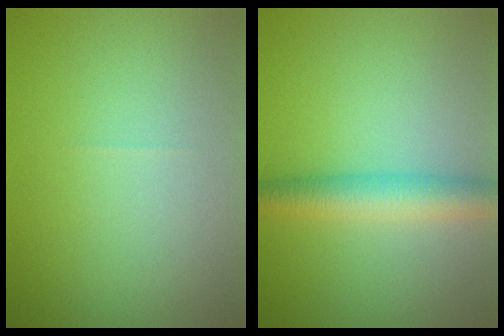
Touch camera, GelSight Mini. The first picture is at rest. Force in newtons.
{"total": 4.2, "press": 4.2, "slide": 0.0}